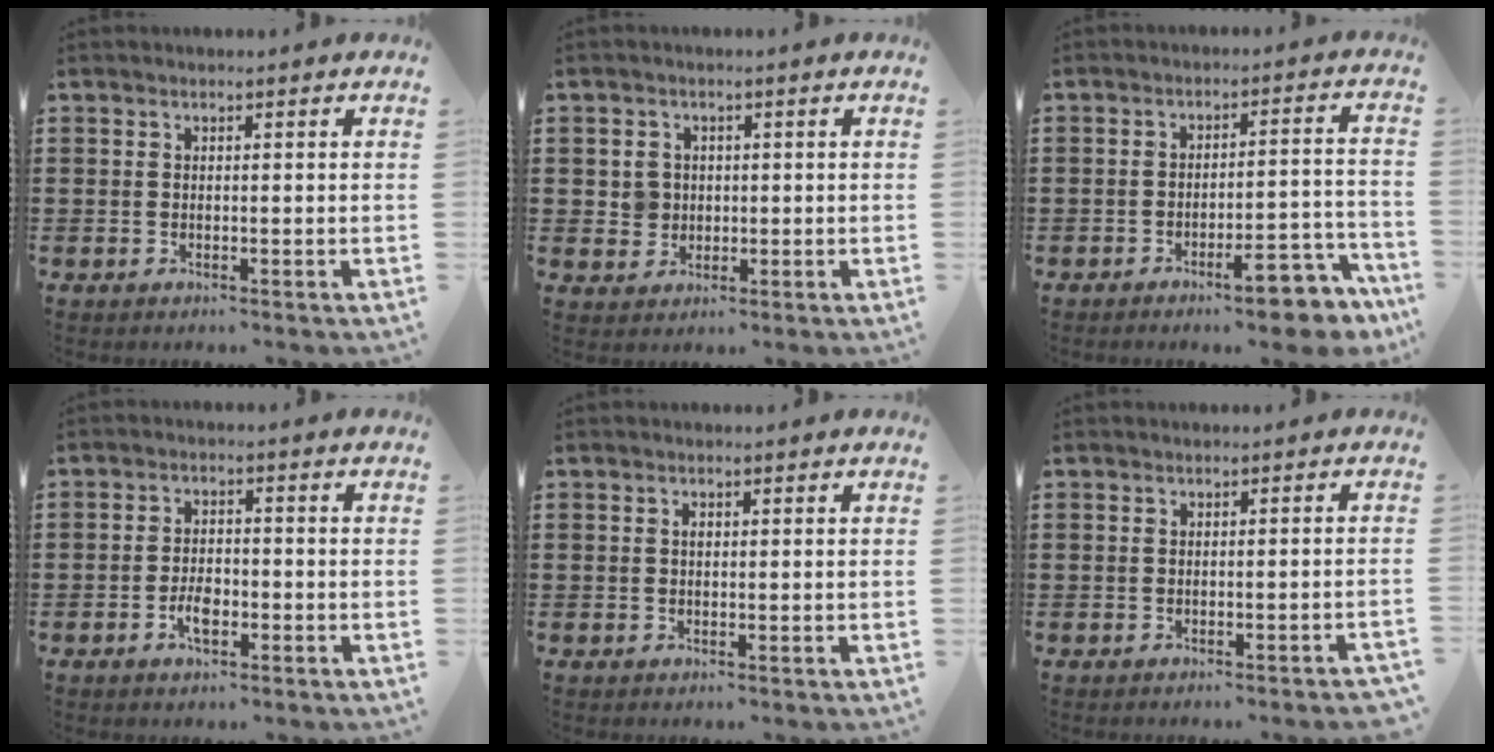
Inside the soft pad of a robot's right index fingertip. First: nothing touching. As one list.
[{"total": 2.9, "force": [0.2, 2.8, 0.8], "torque": [-0.026, 0.010, 0.001]}, {"total": 8.3, "force": [-5.8, 2.1, 5.5], "torque": [-0.069, 0.012, -0.101]}, {"total": 3.7, "force": [-1.6, 1.6, 3.0], "torque": [-0.060, -0.001, -0.029]}, {"total": 0.7, "force": [0.1, 0.4, 0.6], "torque": [-0.012, 0.000, 0.002]}, {"total": 0.9, "force": [-0.7, -0.2, 0.5], "torque": [-0.009, -0.003, -0.014]}]